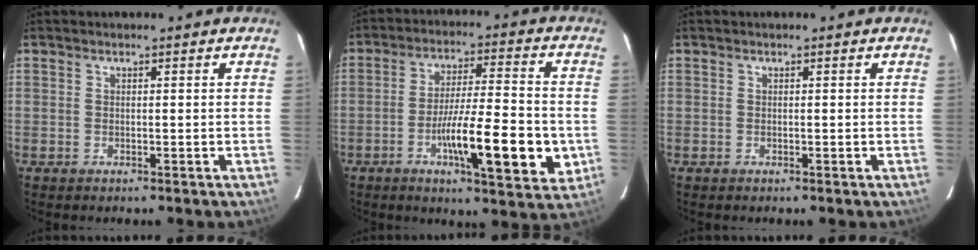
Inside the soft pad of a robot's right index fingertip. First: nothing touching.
{"total": 15.4, "force": [-4.3, 2.5, 14.5], "torque": [-0.227, -0.002, -0.067]}
{"total": 0.0}